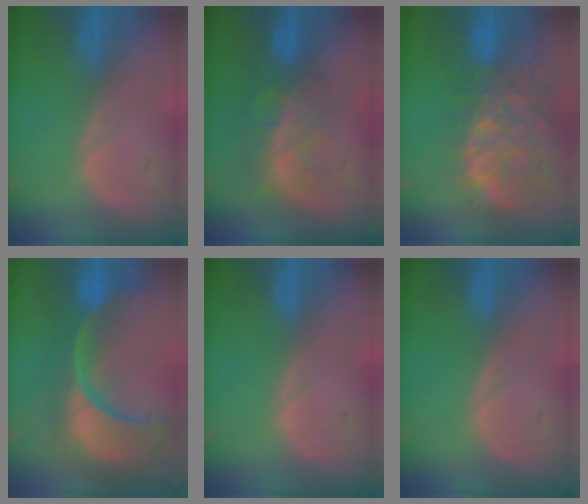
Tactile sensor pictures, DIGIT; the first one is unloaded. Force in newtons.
{"total": 8.2, "press": 7.0, "slide": 4.3}
{"total": 13.8, "press": 11.1, "slide": 8.1}
{"total": 14.6, "press": 11.6, "slide": 8.9}
{"total": 0.0}
{"total": 0.0}